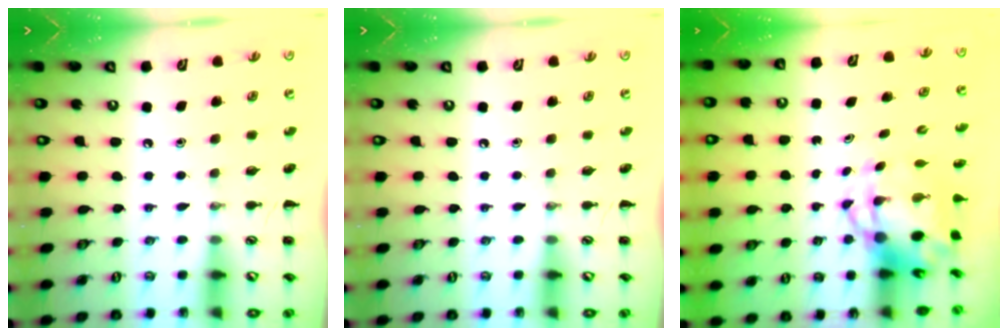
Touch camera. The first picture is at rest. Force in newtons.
{"total": 0.0}
{"total": 6.6, "press": 6.3, "slide": 1.8}